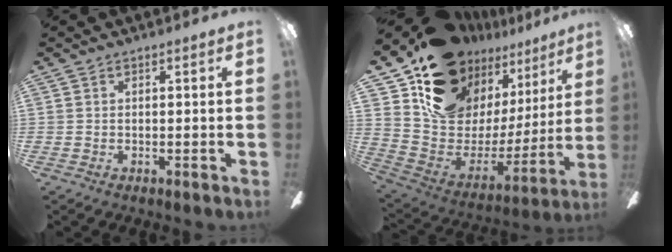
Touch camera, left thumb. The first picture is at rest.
{"total": 20.3, "force": [14.9, 11.7, 7.5], "torque": [-0.127, -0.097, 0.283]}